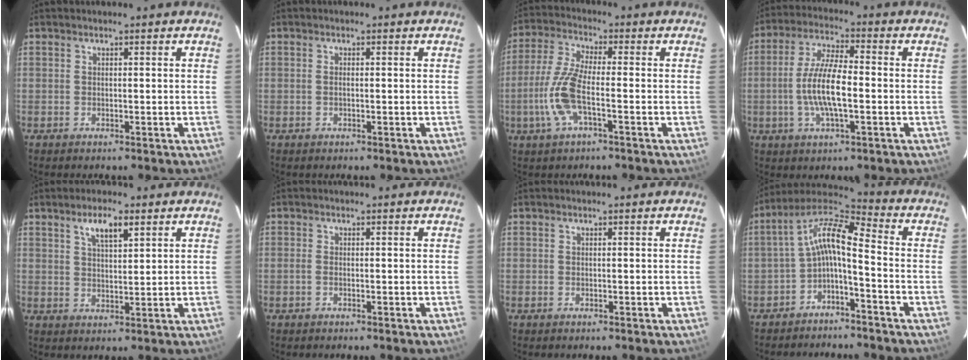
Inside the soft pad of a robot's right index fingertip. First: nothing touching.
{"total": 0.7, "force": [0.0, 0.1, 0.7], "torque": [-0.016, 0.002, -0.002]}
{"total": 9.8, "force": [-2.9, 2.3, 9.1], "torque": [-0.206, 0.000, -0.061]}
{"total": 10.2, "force": [-1.8, 2.8, 9.6], "torque": [-0.193, 0.001, -0.036]}
{"total": 5.1, "force": [3.0, 1.6, 3.8], "torque": [-0.067, 0.007, 0.052]}
{"total": 0.8, "force": [-0.2, 0.1, 0.7], "torque": [-0.016, 0.000, -0.005]}
{"total": 0.0}
{"total": 9.1, "force": [-2.7, 2.6, 8.3], "torque": [-0.183, 0.023, -0.057]}